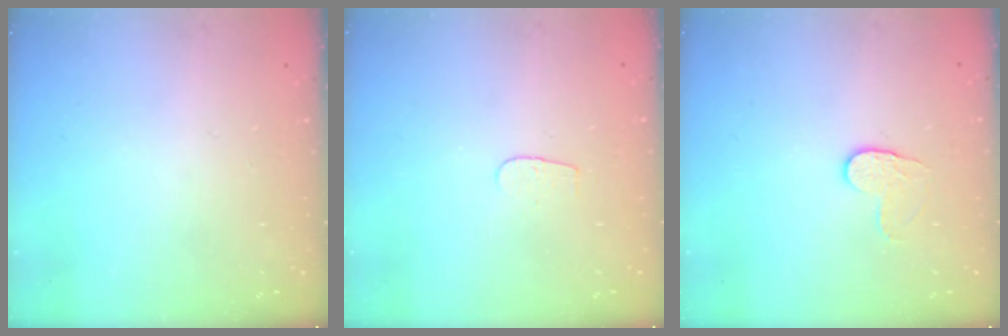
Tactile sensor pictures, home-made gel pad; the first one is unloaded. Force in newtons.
{"total": 3.1, "press": 3.1, "slide": 0.2}
{"total": 4.3, "press": 4.3, "slide": 0.4}